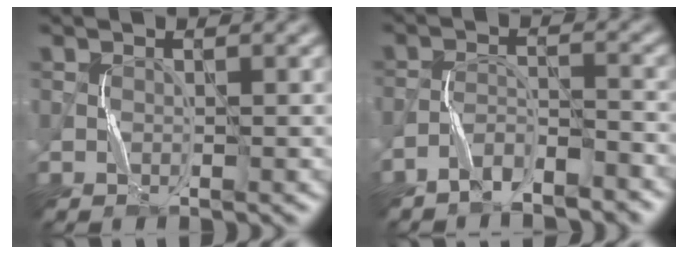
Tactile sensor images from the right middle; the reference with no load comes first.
{"total": 3.5, "force": [-3.2, 0.6, 1.3], "torque": [-0.025, 0.007, -0.062]}